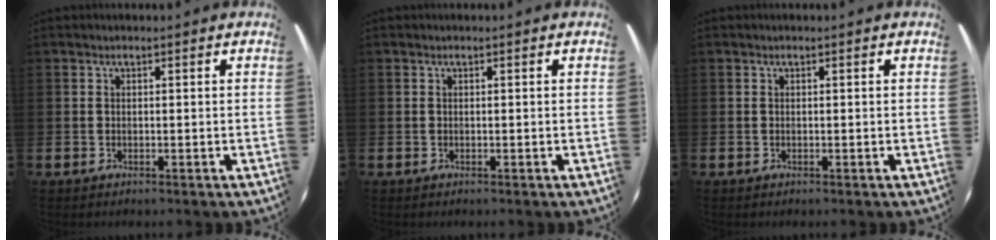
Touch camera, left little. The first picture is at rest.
{"total": 0.0}
{"total": 0.0}